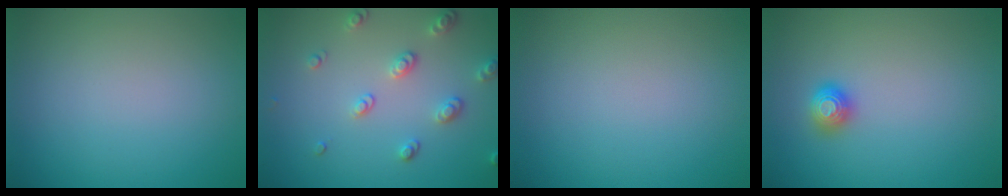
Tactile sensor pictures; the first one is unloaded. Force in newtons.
{"total": 2.6, "press": 2.6, "slide": 0.6}
{"total": 0.0}
{"total": 1.4, "press": 1.4, "slide": 0.4}